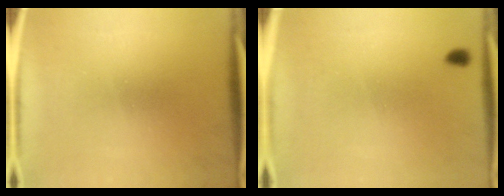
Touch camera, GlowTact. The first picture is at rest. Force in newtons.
{"total": 0.7}